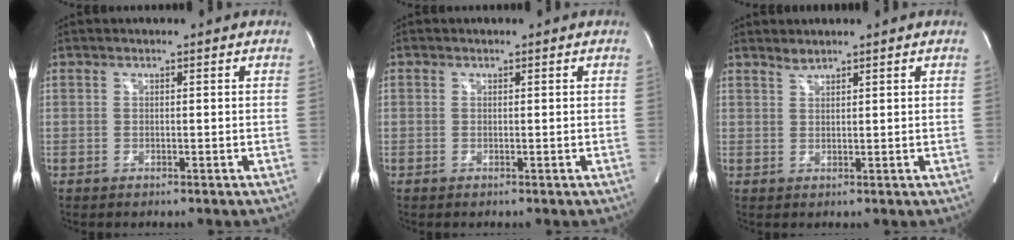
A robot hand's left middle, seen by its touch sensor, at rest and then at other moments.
{"total": 2.1, "force": [-0.9, -1.7, -0.8], "torque": [0.014, -0.012, -0.017]}
{"total": 1.2, "force": [1.2, 0.0, 0.2], "torque": [-0.004, 0.000, 0.027]}